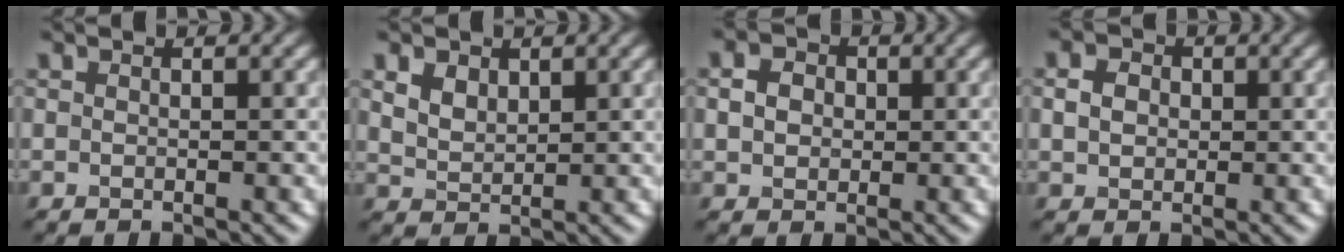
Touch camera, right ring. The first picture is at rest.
{"total": 2.3, "force": [1.3, 1.5, 1.2], "torque": [-0.028, -0.003, 0.027]}
{"total": 2.4, "force": [0.2, 2.0, 1.3], "torque": [-0.024, 0.001, 0.001]}
{"total": 2.1, "force": [0.2, 1.8, 1.1], "torque": [-0.022, 0.001, 0.002]}